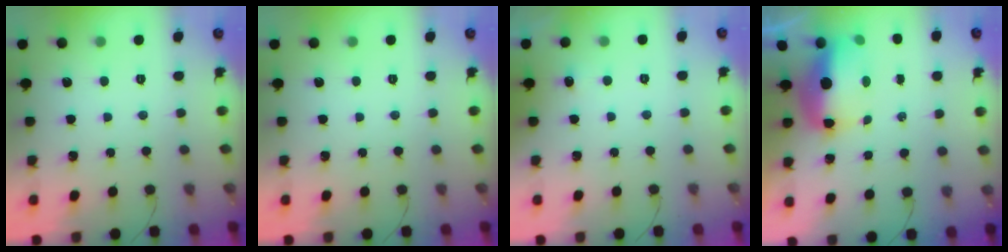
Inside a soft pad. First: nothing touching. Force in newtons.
{"total": 0.0}
{"total": 2.5, "press": 2.2, "slide": 1.1}
{"total": 9.8, "press": 9.5, "slide": 2.1}